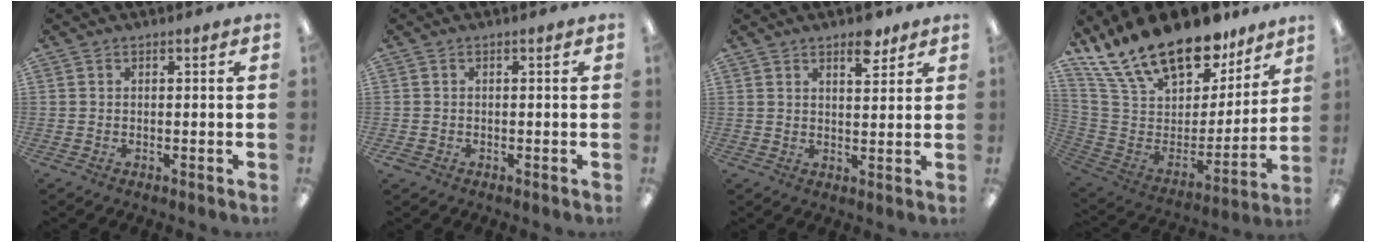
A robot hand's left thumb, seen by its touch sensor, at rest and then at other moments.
{"total": 1.1, "force": [-0.4, 0.9, 0.5], "torque": [-0.008, 0.002, -0.008]}
{"total": 5.9, "force": [4.2, 2.5, 3.2], "torque": [-0.033, -0.022, 0.069]}
{"total": 23.9, "force": [18.2, 10.3, 11.5], "torque": [-0.211, -0.125, 0.332]}